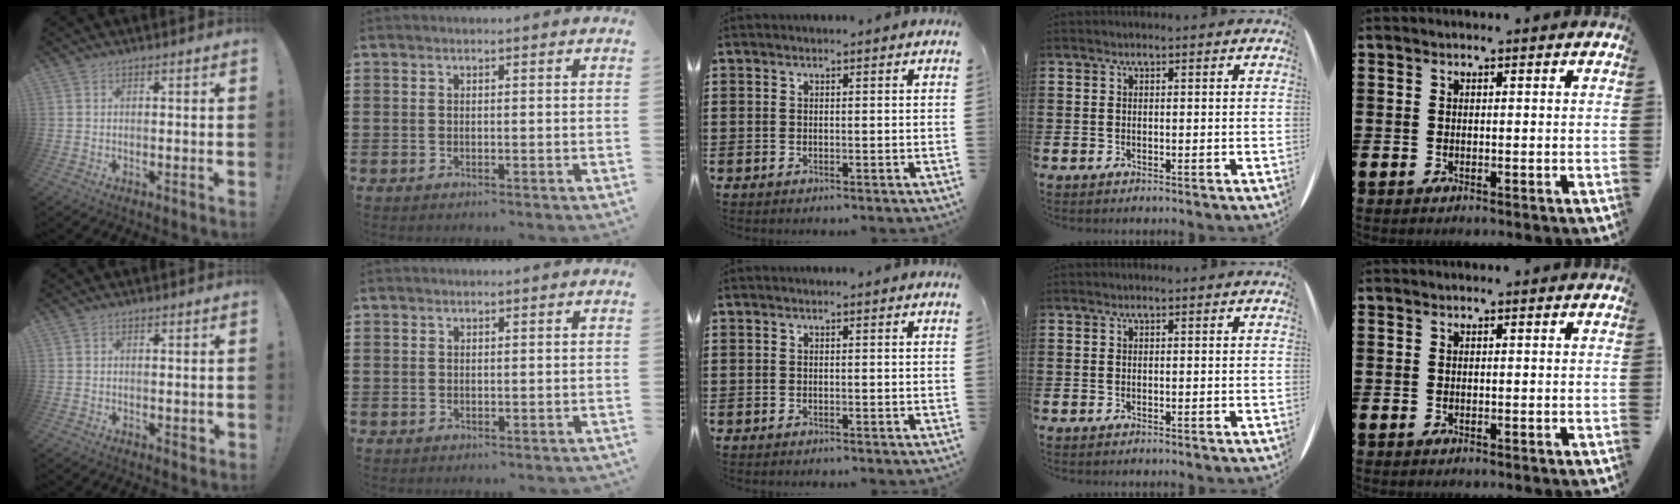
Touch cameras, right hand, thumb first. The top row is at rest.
{"thumb": {"total": 1.5, "force": [0.2, 1.1, 0.9], "torque": [-0.002, -0.002, 0.002]}, "index": {"total": 0.6, "force": [0.1, 0.6, 0.0], "torque": [-0.002, 0.004, 0.002]}}